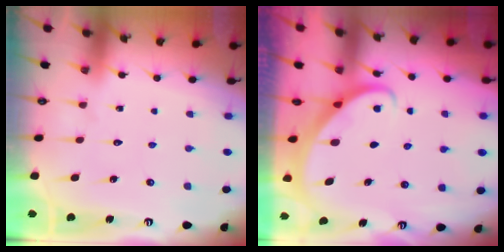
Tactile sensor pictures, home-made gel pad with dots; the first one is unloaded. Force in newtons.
{"total": 2.8, "press": 2.8, "slide": 0.2}